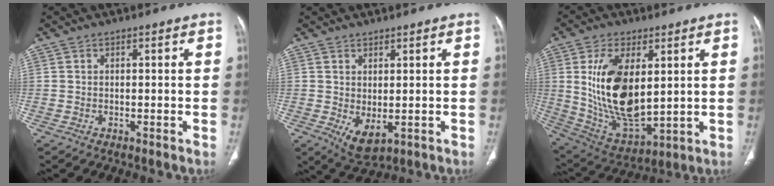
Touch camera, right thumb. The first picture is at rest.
{"total": 4.7, "force": [-0.3, 2.3, 4.1], "torque": [-0.068, -0.008, 0.015]}
{"total": 18.4, "force": [3.3, 9.4, 15.5], "torque": [-0.279, -0.024, 0.080]}